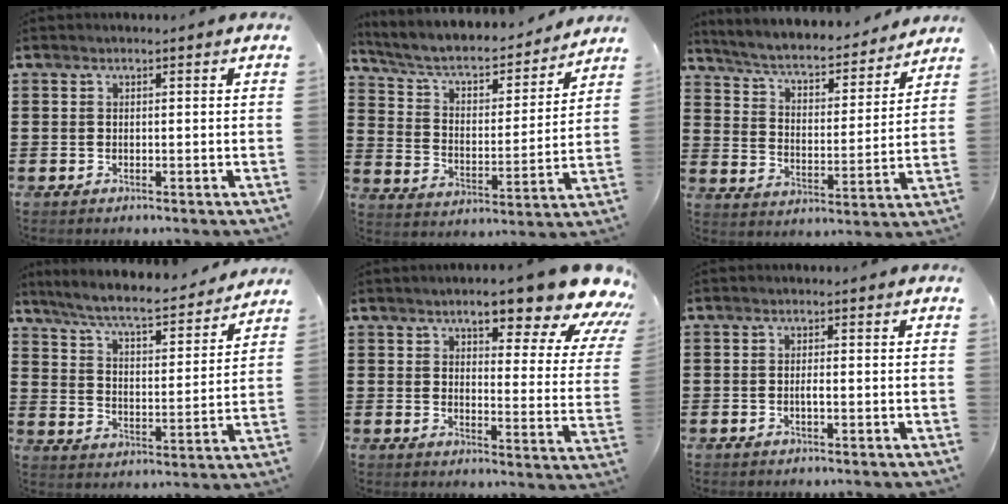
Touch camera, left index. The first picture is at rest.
{"total": 5.5, "force": [4.5, 1.8, 2.6], "torque": [-0.073, -0.031, 0.068]}
{"total": 4.7, "force": [4.3, 0.6, 1.8], "torque": [-0.056, -0.036, 0.065]}
{"total": 6.8, "force": [6.2, 0.1, 2.8], "torque": [-0.078, -0.043, 0.102]}
{"total": 9.9, "force": [7.7, 2.0, 5.8], "torque": [-0.091, -0.049, 0.124]}
{"total": 1.0, "force": [-0.3, 0.2, 1.0], "torque": [-0.019, -0.002, -0.004]}